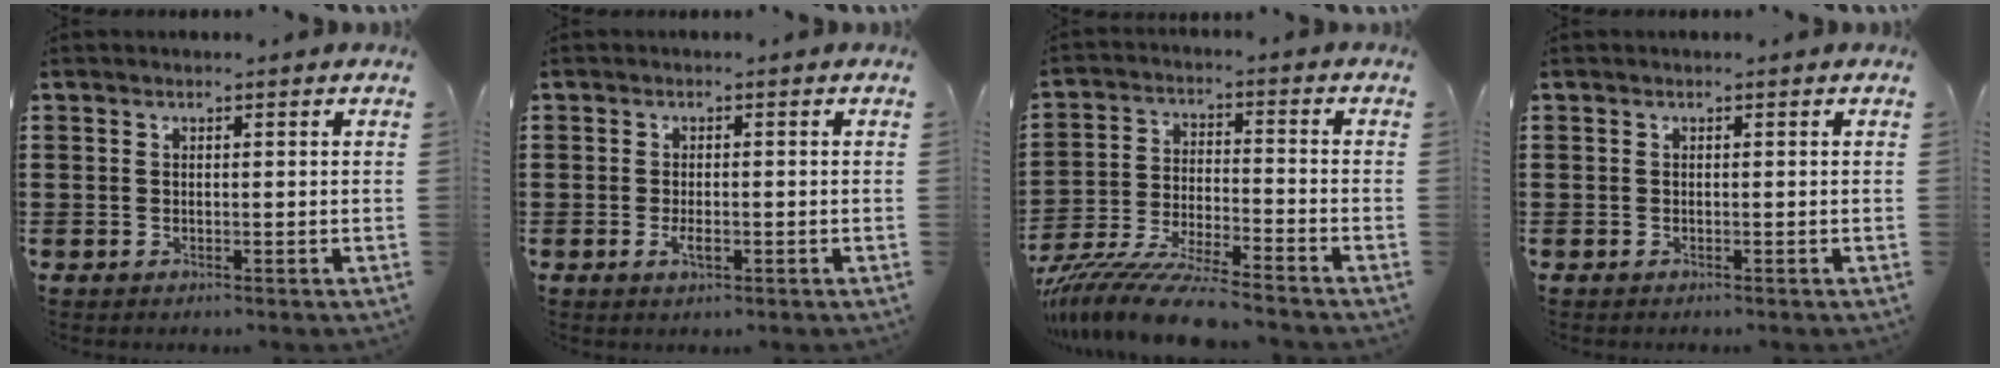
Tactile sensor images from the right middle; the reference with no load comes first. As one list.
[{"total": 2.1, "force": [-0.7, 0.9, 1.8], "torque": [-0.043, -0.004, -0.015]}, {"total": 9.8, "force": [-9.0, 0.3, 3.8], "torque": [-0.076, 0.006, -0.178]}, {"total": 0.0}]